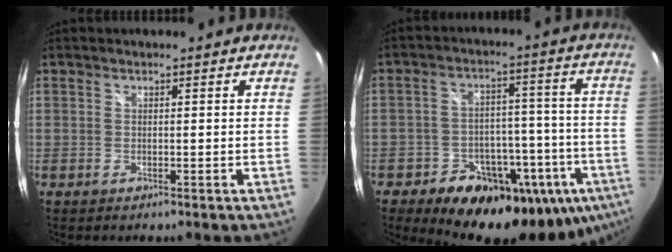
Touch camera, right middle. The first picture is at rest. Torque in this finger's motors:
{"motor_torque": [0.55, -0.69, 0.40, 0.21]}